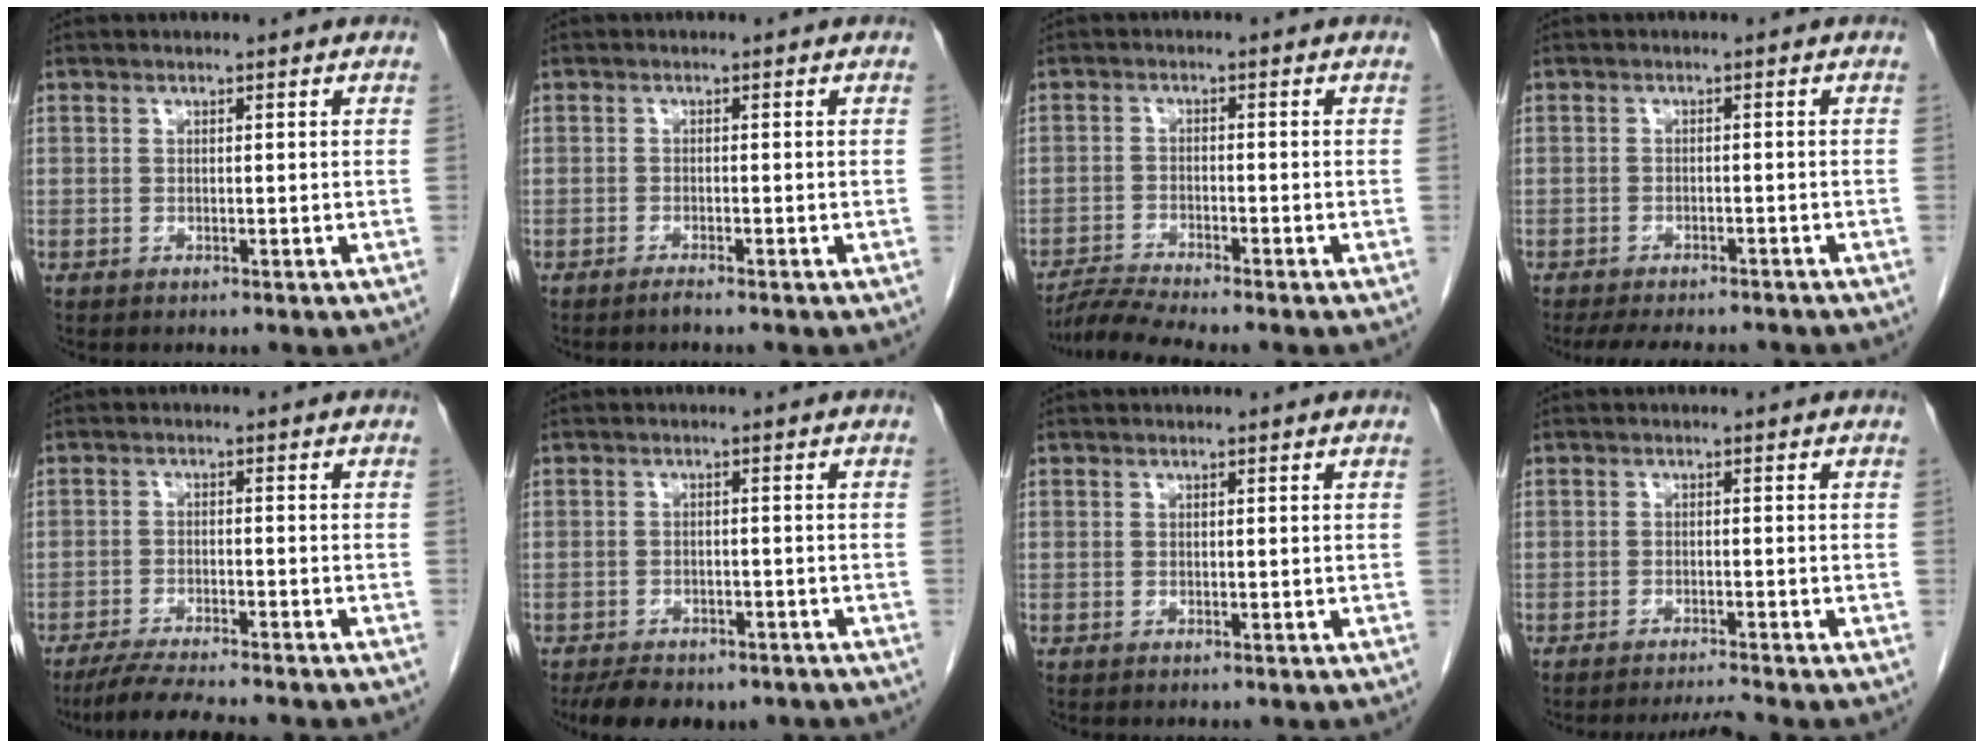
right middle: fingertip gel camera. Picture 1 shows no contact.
{"total": 1.1, "force": [-0.9, -0.2, 0.5], "torque": [-0.012, -0.001, -0.017]}
{"total": 4.7, "force": [-4.3, -1.3, 1.3], "torque": [-0.030, -0.019, -0.084]}
{"total": 9.4, "force": [-8.2, 2.7, 3.7], "torque": [-0.057, -0.007, -0.109]}
{"total": 9.3, "force": [-8.1, 0.2, 4.5], "torque": [-0.068, -0.021, -0.128]}
{"total": 9.3, "force": [-7.2, 4.2, 4.2], "torque": [-0.061, -0.001, -0.097]}
{"total": 0.0}
{"total": 2.8, "force": [-2.4, -1.5, 0.1], "torque": [-0.005, -0.012, -0.040]}